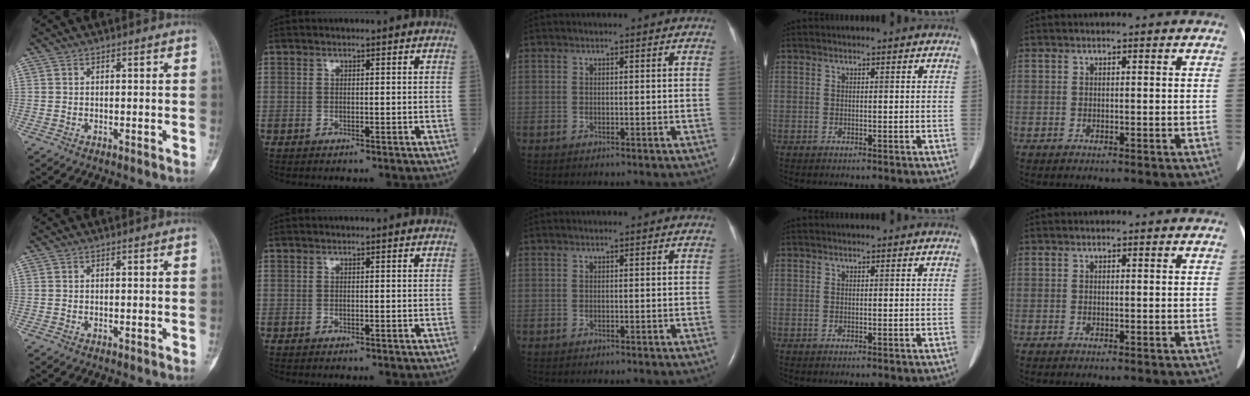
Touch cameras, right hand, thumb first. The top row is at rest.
{}